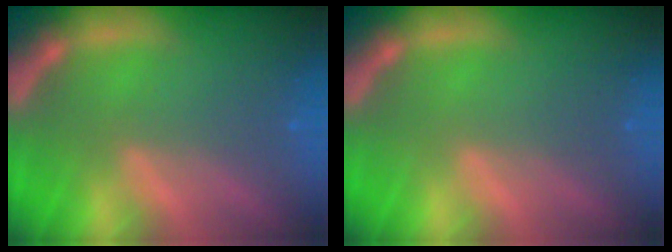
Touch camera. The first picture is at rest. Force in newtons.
{"total": 0.0}